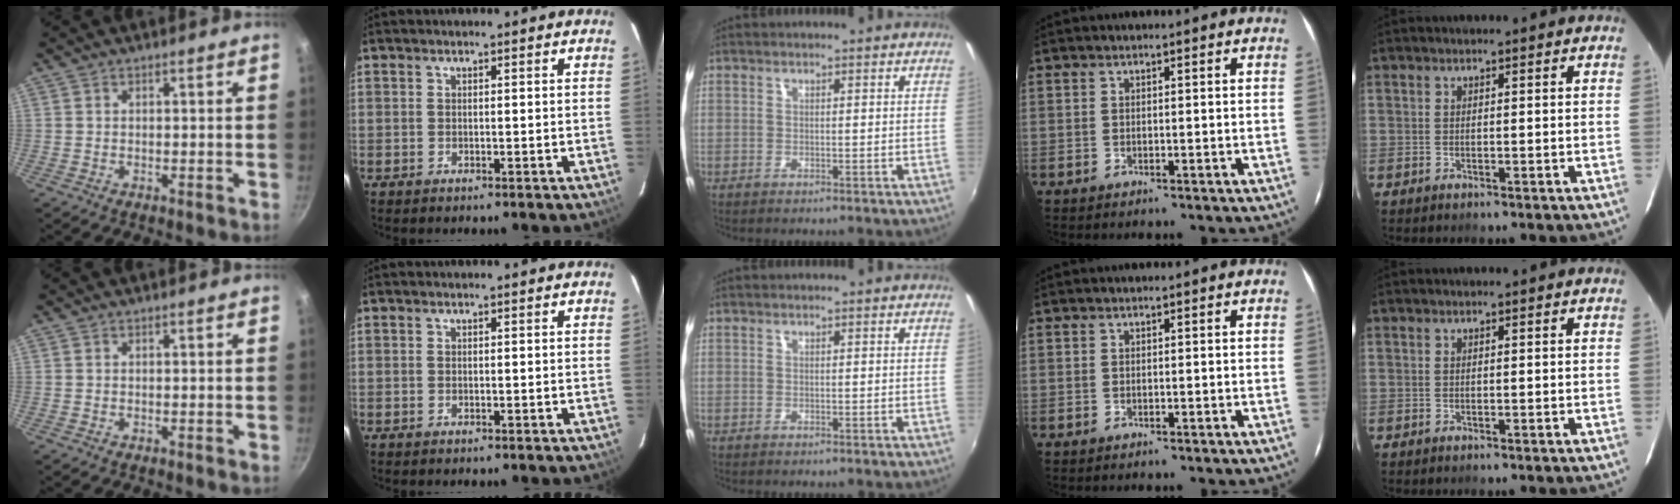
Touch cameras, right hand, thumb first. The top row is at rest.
{}